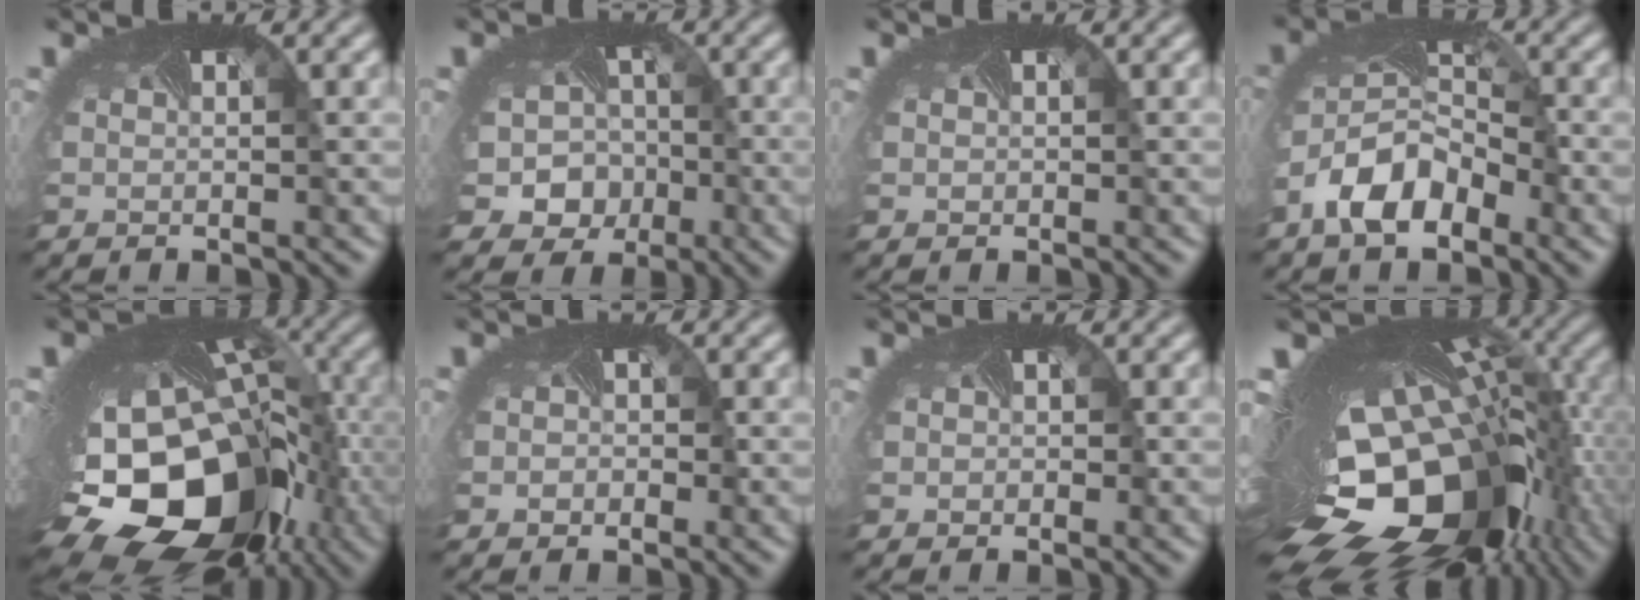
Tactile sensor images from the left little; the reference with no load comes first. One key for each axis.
{"total": 6.9, "fx": -2.3, "fy": 6.1, "fz": 2.3, "tx": -0.030, "ty": -0.036, "tz": -0.035}
{"total": 0.5, "fx": 0.1, "fy": 0.5, "fz": 0.2, "tx": -0.010, "ty": 0.001, "tz": 0.010}
{"total": 5.5, "fx": -3.5, "fy": 3.1, "fz": 2.9, "tx": -0.081, "ty": -0.010, "tz": -0.068}
{"total": 22.4, "fx": -7.0, "fy": 16.0, "fz": 13.9, "tx": -0.268, "ty": -0.085, "tz": -0.110}
{"total": 1.6, "fx": -0.1, "fy": 1.5, "fz": 0.5, "tx": -0.006, "ty": -0.006, "tz": -0.006}
{"total": 0.9, "fx": 0.1, "fy": 0.9, "fz": 0.2, "tx": -0.001, "ty": -0.006, "tz": 0.001}
{"total": 19.4, "fx": -4.8, "fy": 10.9, "fz": 15.3, "tx": -0.261, "ty": -0.055, "tz": -0.061}